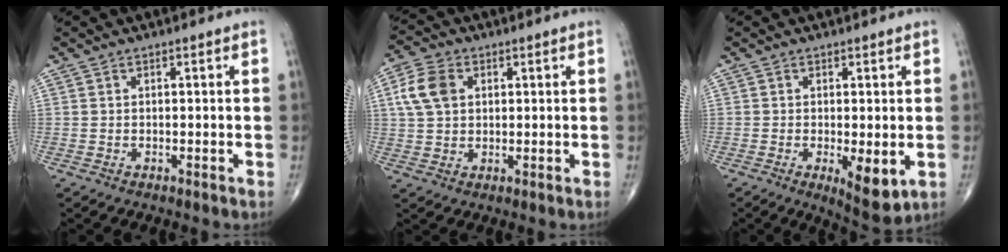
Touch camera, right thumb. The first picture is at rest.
{"total": 7.6, "force": [2.0, 5.4, 5.0], "torque": [-0.097, 0.007, 0.037]}
{"total": 6.7, "force": [-1.5, 2.1, 6.2], "torque": [-0.090, -0.020, -0.018]}